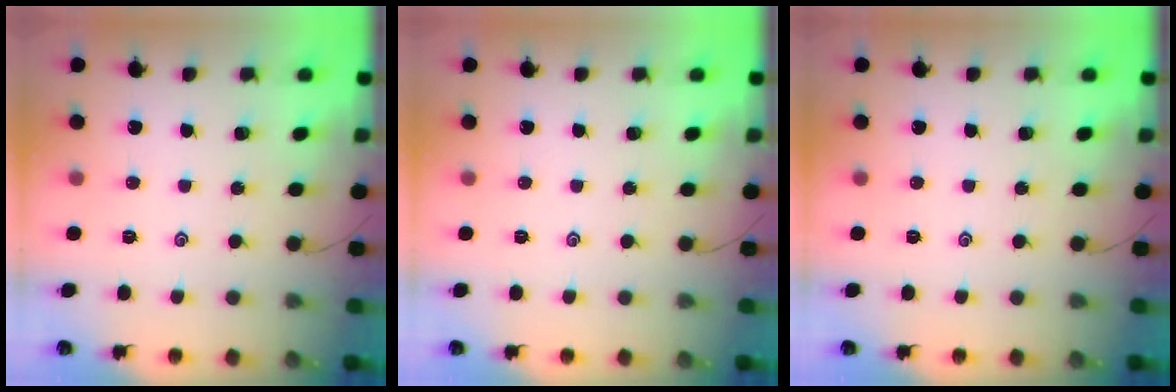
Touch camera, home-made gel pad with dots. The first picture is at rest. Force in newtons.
{"total": 0.0}
{"total": 0.0}